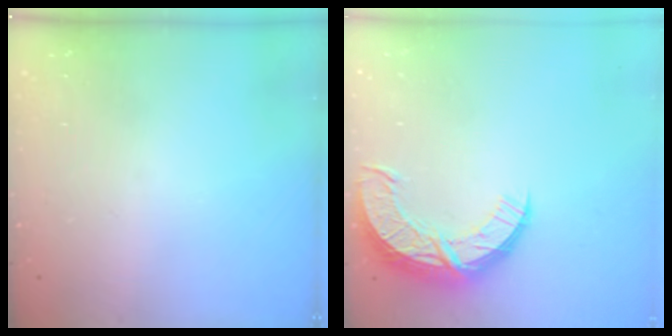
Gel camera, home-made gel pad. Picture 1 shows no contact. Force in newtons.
{"total": 12.8, "press": 12.7, "slide": 0.9}